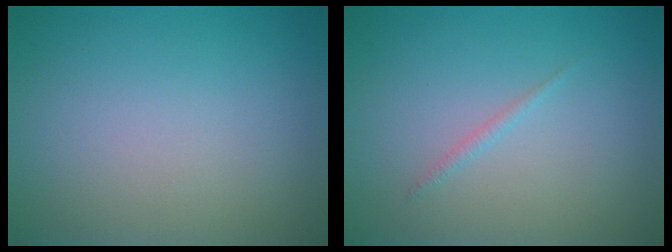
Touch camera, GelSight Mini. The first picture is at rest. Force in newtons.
{"total": 0.6, "press": 0.6, "slide": 0.0}